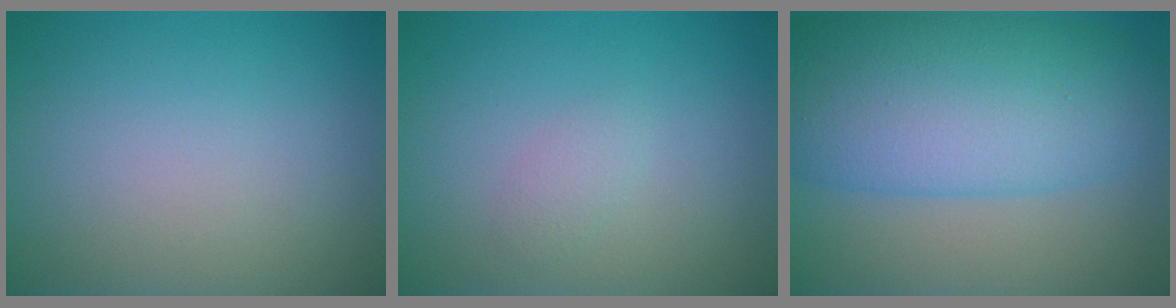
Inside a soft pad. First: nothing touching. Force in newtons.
{"total": 1.0, "press": 1.0, "slide": 0.1}
{"total": 11.5, "press": 11.5, "slide": 0.2}